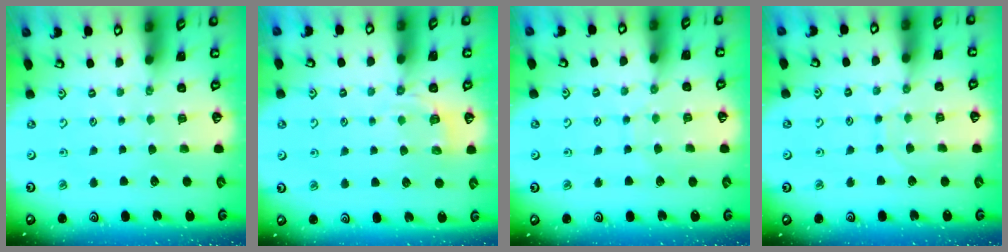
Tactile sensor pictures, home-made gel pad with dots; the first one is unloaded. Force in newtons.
{"total": 4.2, "press": 3.5, "slide": 2.3}
{"total": 6.5, "press": 6.5, "slide": 0.6}
{"total": 6.7, "press": 6.7, "slide": 0.4}